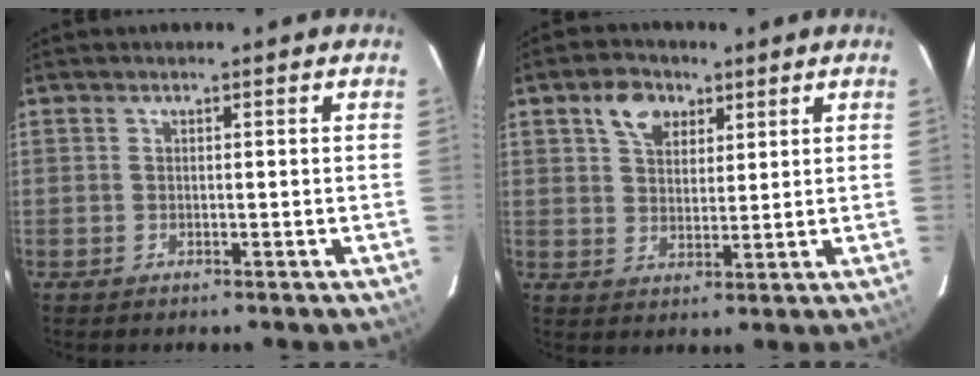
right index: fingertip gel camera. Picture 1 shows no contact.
{"total": 6.4, "force": [3.4, 4.3, 3.4], "torque": [-0.053, 0.019, 0.060]}